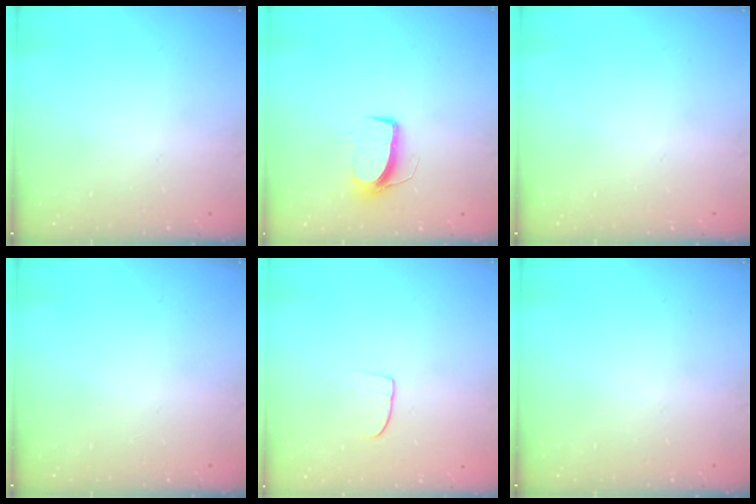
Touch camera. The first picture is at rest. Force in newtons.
{"total": 7.8, "press": 7.7, "slide": 0.5}
{"total": 0.0}
{"total": 0.0}
{"total": 5.6, "press": 5.5, "slide": 0.5}
{"total": 0.0}